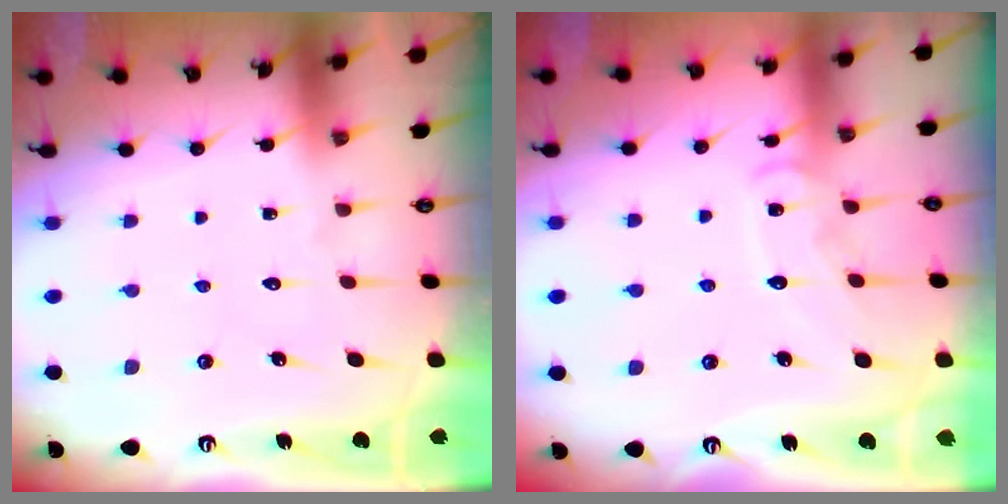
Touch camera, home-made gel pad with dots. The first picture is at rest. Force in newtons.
{"total": 9.0, "press": 9.0, "slide": 0.6}